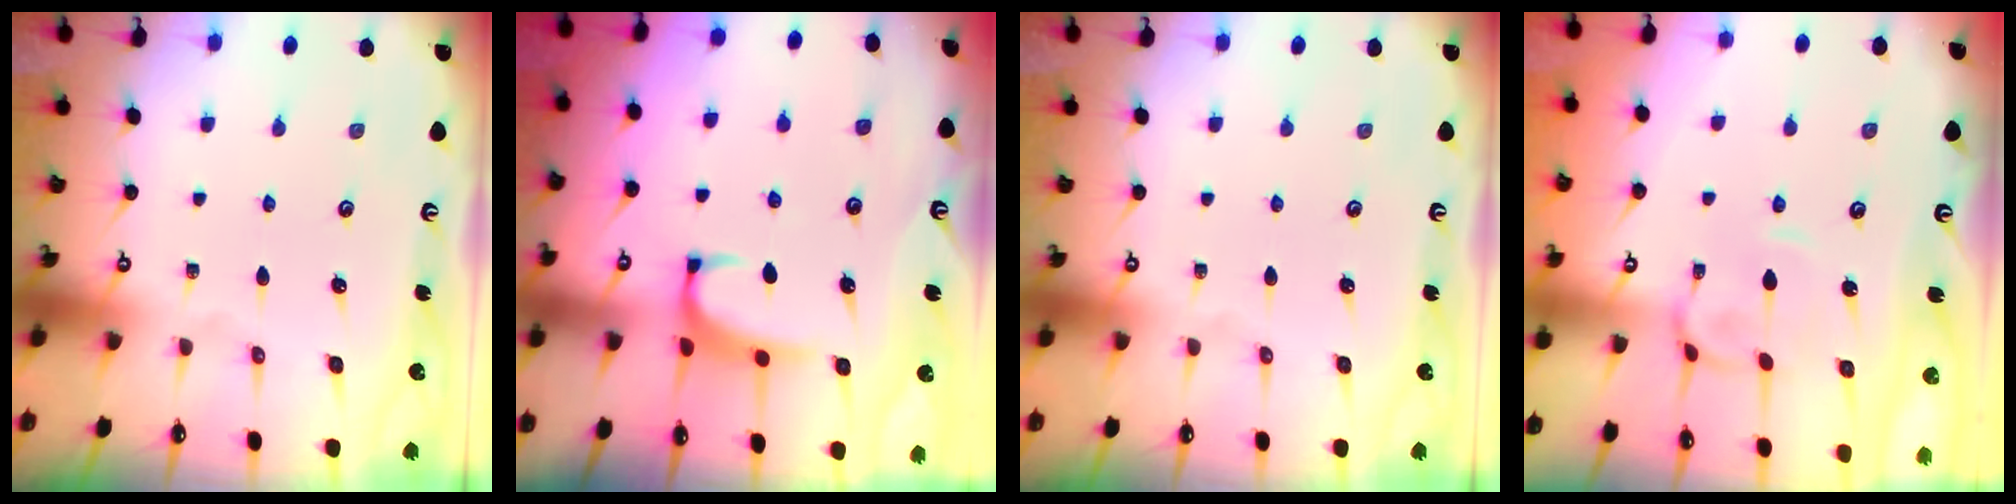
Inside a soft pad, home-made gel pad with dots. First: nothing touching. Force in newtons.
{"total": 1.5, "press": 1.2, "slide": 0.8}
{"total": 0.0}
{"total": 1.5, "press": 1.3, "slide": 0.7}